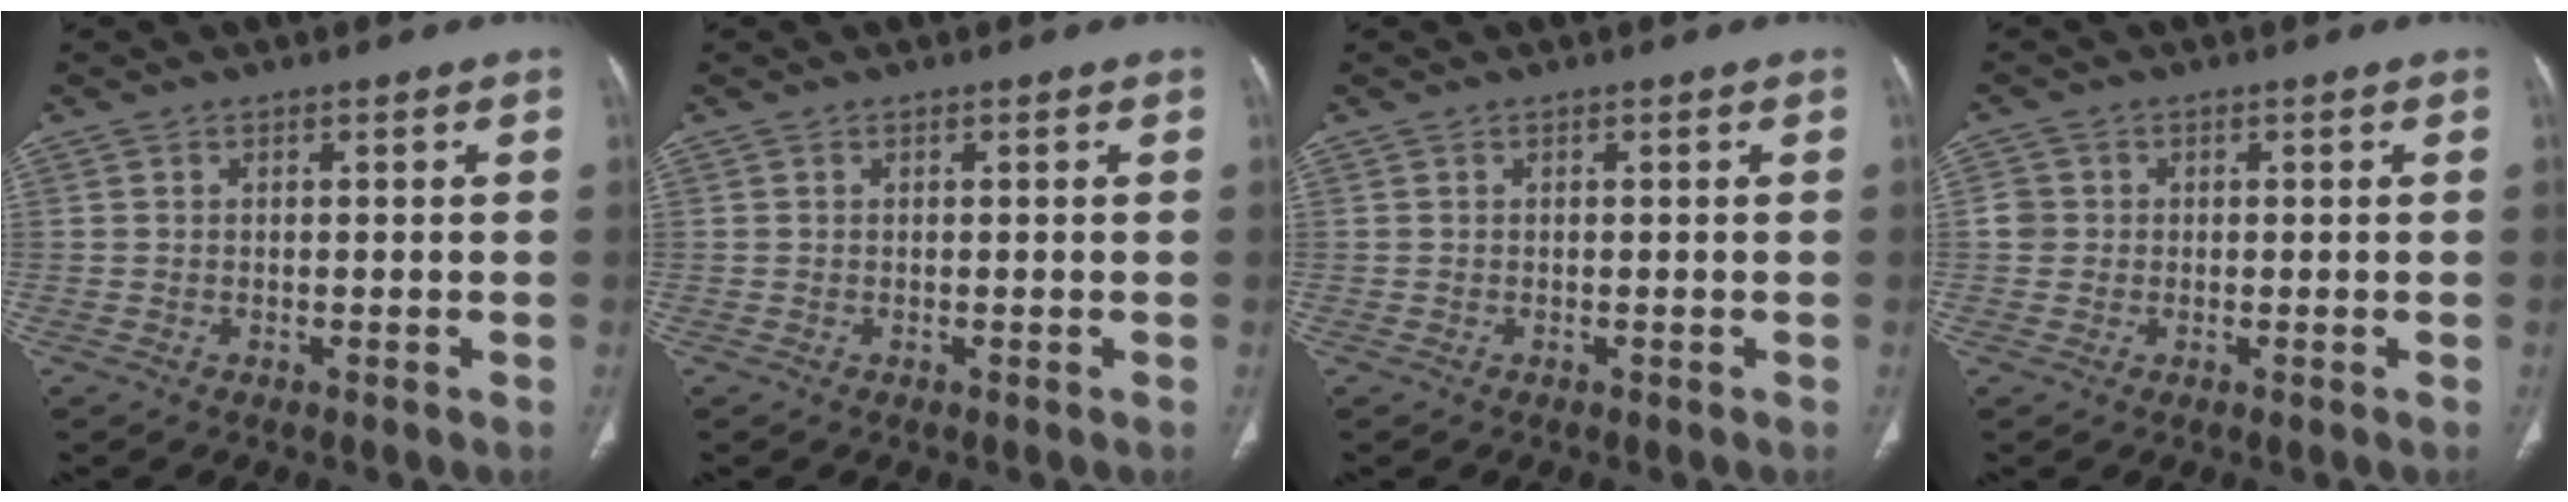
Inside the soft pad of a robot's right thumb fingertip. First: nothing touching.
{"total": 0.0}
{"total": 0.0}
{"total": 2.5, "force": [0.1, 2.4, 0.5], "torque": [0.006, 0.008, 0.001]}